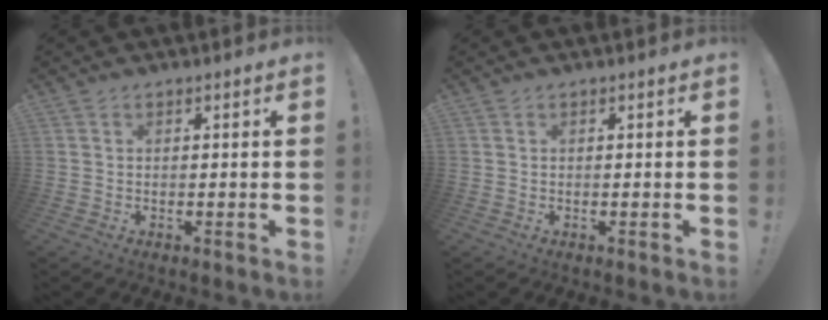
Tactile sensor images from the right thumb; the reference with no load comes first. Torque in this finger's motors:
{"motor_torque": [0.00, 0.00, -0.04, 0.01, 0.03]}